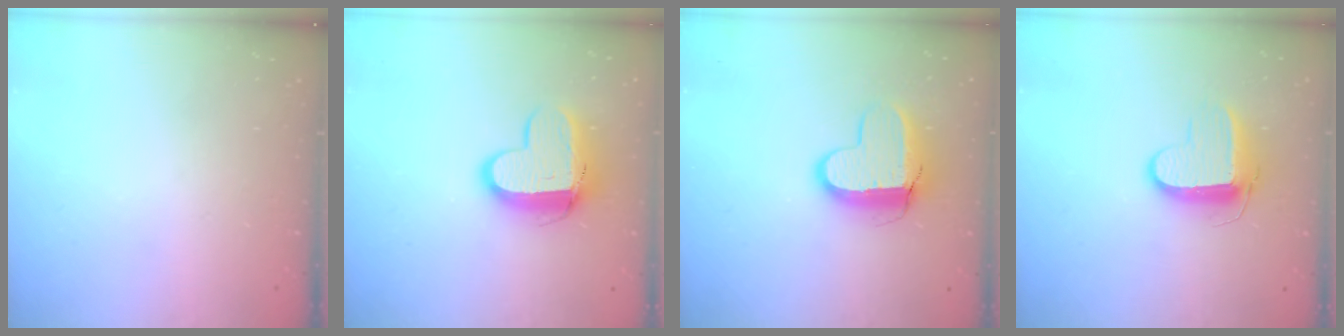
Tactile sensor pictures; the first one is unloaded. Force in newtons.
{"total": 12.4, "press": 12.4, "slide": 1.2}
{"total": 10.5, "press": 10.4, "slide": 0.8}
{"total": 9.6, "press": 9.6, "slide": 0.8}